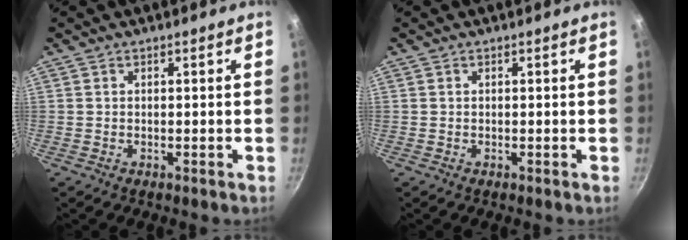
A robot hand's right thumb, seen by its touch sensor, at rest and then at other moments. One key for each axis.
{"total": 0.0}